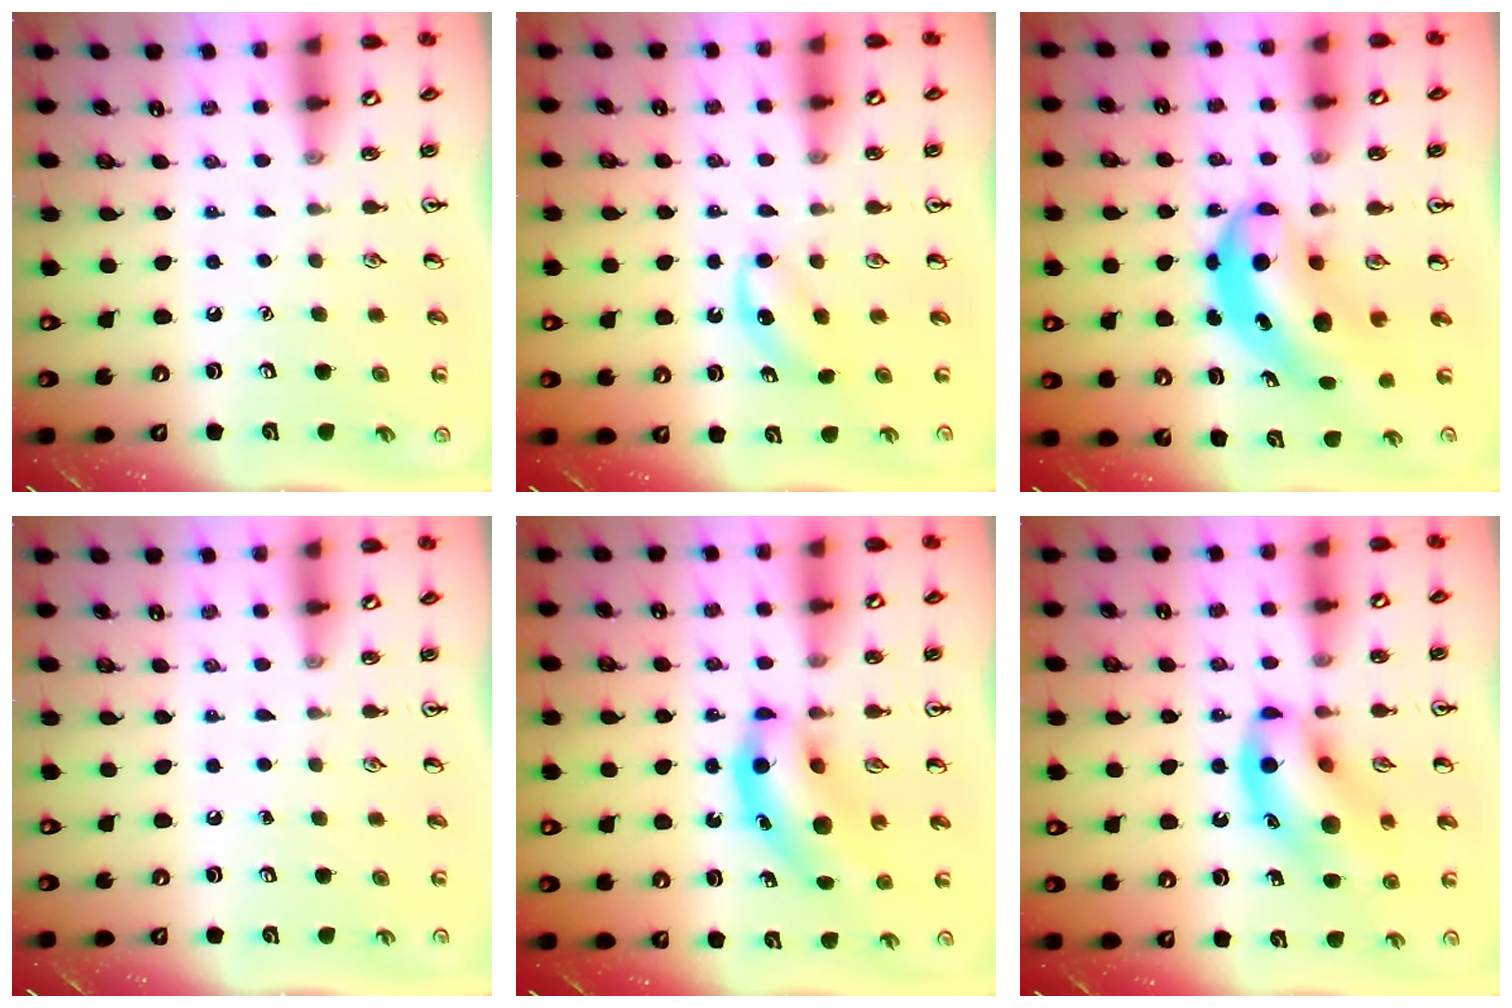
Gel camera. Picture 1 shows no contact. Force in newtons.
{"total": 4.5, "press": 4.2, "slide": 1.4}
{"total": 8.4, "press": 8.2, "slide": 1.8}
{"total": 0.0}
{"total": 10.6, "press": 10.1, "slide": 3.2}
{"total": 15.0, "press": 14.6, "slide": 3.2}